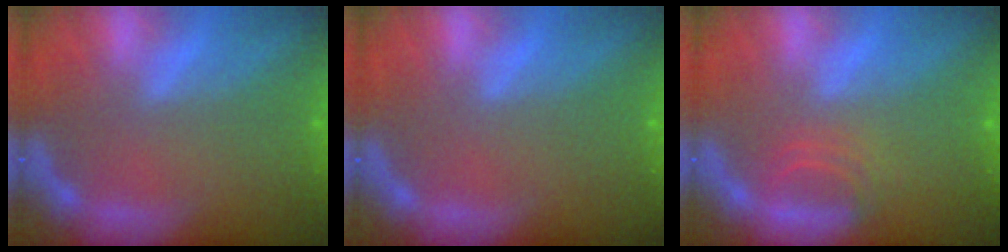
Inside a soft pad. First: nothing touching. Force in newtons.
{"total": 0.0}
{"total": 2.5}